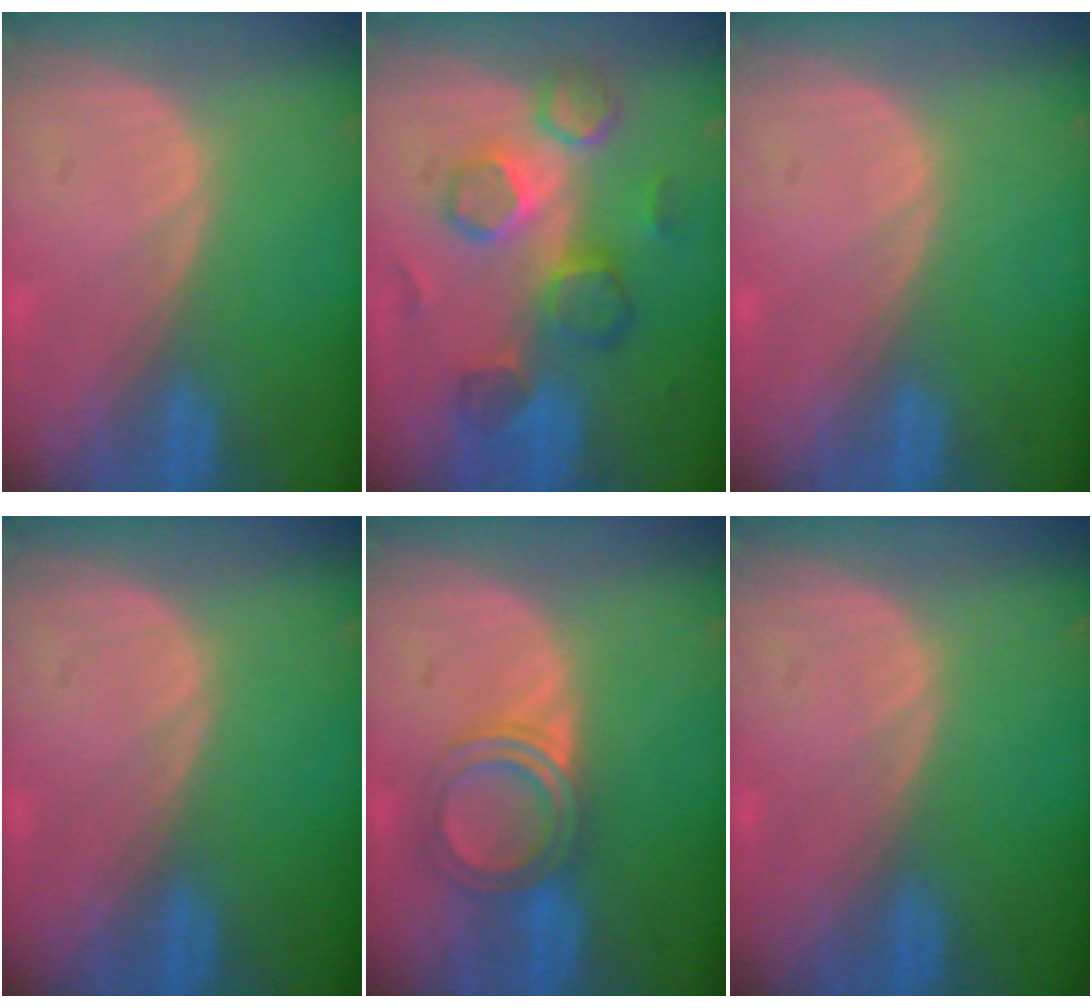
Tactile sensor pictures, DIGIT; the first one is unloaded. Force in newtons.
{"total": 8.7, "press": 8.4, "slide": 2.3}
{"total": 0.0}
{"total": 0.0}
{"total": 5.1, "press": 5.0, "slide": 0.7}
{"total": 0.0}